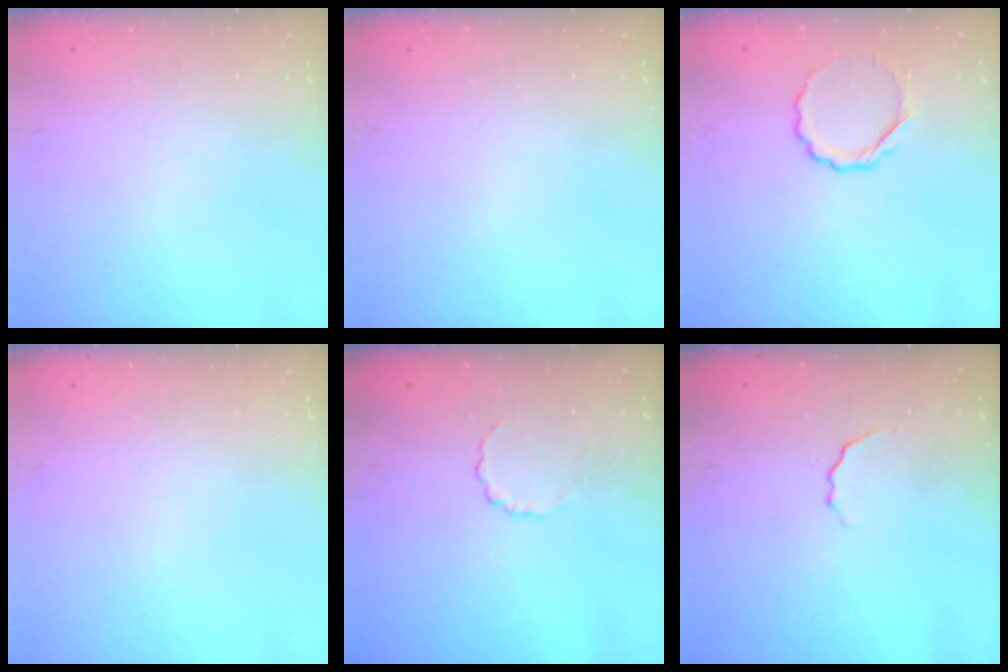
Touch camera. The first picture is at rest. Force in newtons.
{"total": 0.0}
{"total": 5.4, "press": 5.2, "slide": 1.4}
{"total": 0.0}
{"total": 3.0, "press": 2.8, "slide": 1.0}
{"total": 3.0, "press": 2.9, "slide": 0.7}